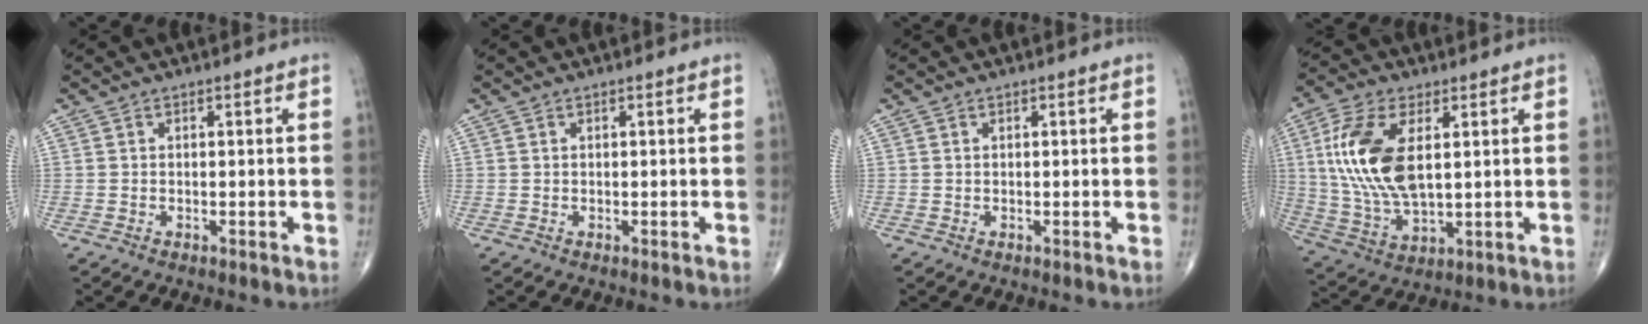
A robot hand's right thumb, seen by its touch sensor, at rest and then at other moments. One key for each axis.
{"total": 0.0}
{"total": 0.0}
{"total": 15.6, "fx": 3.2, "fy": 7.6, "fz": 13.2, "tx": -0.280, "ty": -0.009, "tz": 0.068}